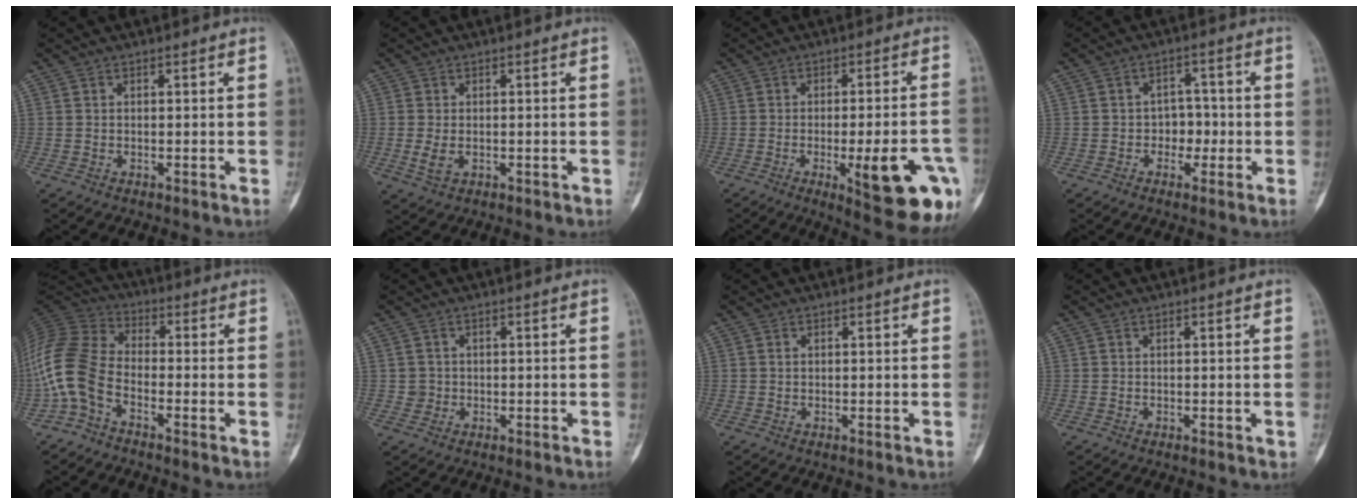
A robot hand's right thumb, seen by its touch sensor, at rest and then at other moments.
{"total": 3.0, "force": [-0.4, 2.0, 2.2], "torque": [-0.046, -0.004, -0.004]}
{"total": 16.8, "force": [-5.9, 4.3, 15.1], "torque": [-0.147, 0.014, -0.061]}
{"total": 4.2, "force": [-1.1, 3.4, 2.1], "torque": [0.006, 0.018, -0.028]}
{"total": 12.0, "force": [-4.7, 7.3, 8.3], "torque": [-0.181, 0.045, -0.110]}
{"total": 1.5, "force": [-0.2, 1.5, 0.0], "torque": [0.010, 0.008, -0.006]}
{"total": 0.0}
{"total": 0.0}